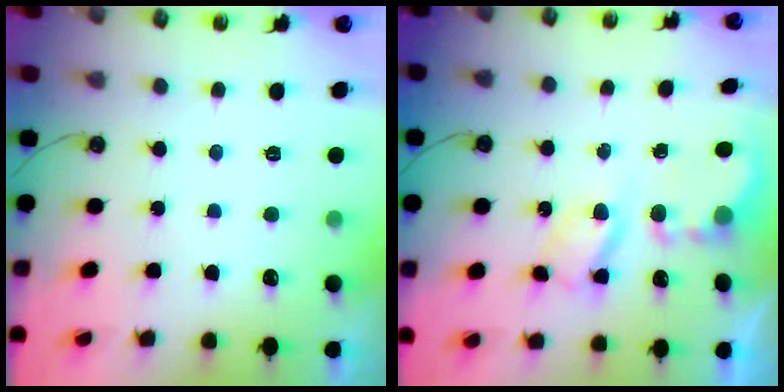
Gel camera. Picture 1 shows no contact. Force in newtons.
{"total": 5.6, "press": 5.6, "slide": 0.3}